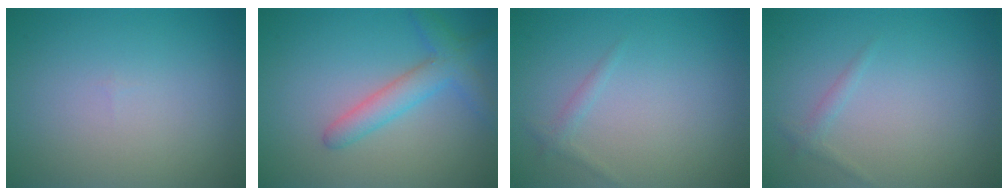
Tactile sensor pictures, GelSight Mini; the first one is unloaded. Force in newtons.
{"total": 3.5, "press": 3.5, "slide": 0.2}
{"total": 0.9, "press": 0.9, "slide": 0.0}
{"total": 0.9, "press": 0.9, "slide": 0.0}